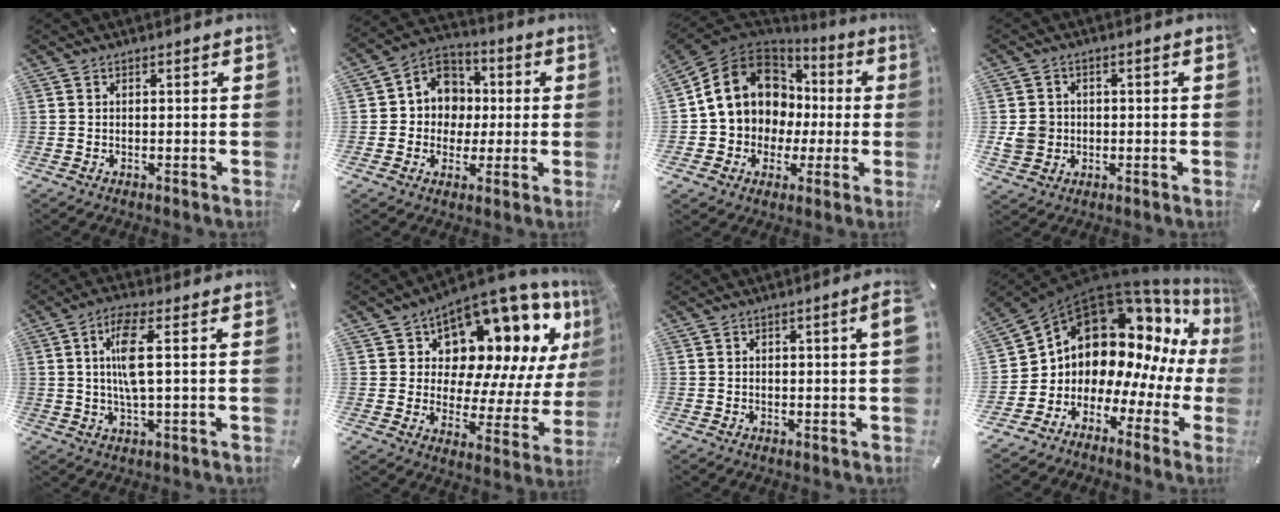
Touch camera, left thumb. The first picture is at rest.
{"total": 9.6, "force": [-0.3, 9.4, 1.9], "torque": [-0.042, 0.002, -0.002]}
{"total": 15.4, "force": [2.2, 13.7, 6.8], "torque": [-0.137, -0.010, 0.054]}
{"total": 5.6, "force": [-0.5, 5.2, 1.7], "torque": [-0.043, 0.007, -0.010]}
{"total": 8.1, "force": [1.2, 1.9, 7.8], "torque": [-0.163, -0.002, 0.015]}
{"total": 12.2, "force": [9.6, 6.2, 4.1], "torque": [-0.058, -0.113, 0.161]}
{"total": 2.5, "force": [0.3, 0.2, 2.5], "torque": [-0.044, 0.000, 0.004]}
{"total": 14.0, "force": [6.7, 10.6, 6.3], "torque": [-0.119, -0.075, 0.124]}